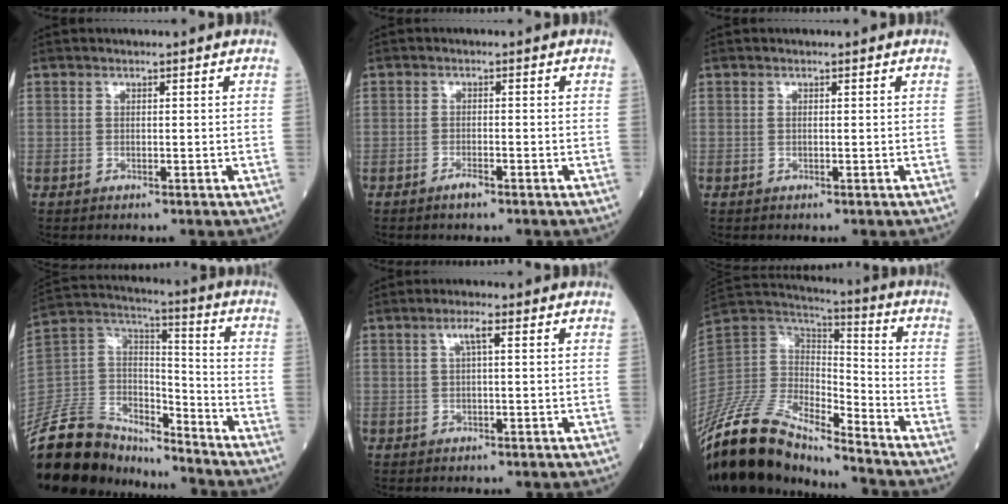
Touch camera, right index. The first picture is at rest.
{"total": 1.6, "force": [-1.1, 0.3, 1.1], "torque": [-0.021, -0.001, -0.019]}
{"total": 0.0}
{"total": 20.6, "force": [-18.1, 6.9, 7.2], "torque": [-0.165, 0.027, -0.326]}
{"total": 2.2, "force": [0.7, 0.1, 2.0], "torque": [-0.041, 0.006, 0.013]}
{"total": 19.5, "force": [-16.3, 5.0, 9.4], "torque": [-0.200, 0.018, -0.311]}